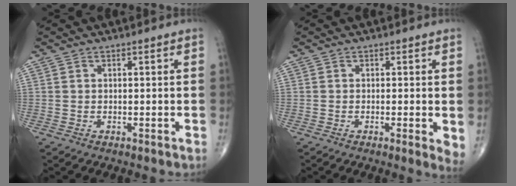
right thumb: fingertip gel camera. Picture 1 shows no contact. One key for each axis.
{"total": 3.2, "fx": -0.3, "fy": 0.6, "fz": 3.1, "tx": -0.051, "ty": -0.012, "tz": -0.010}